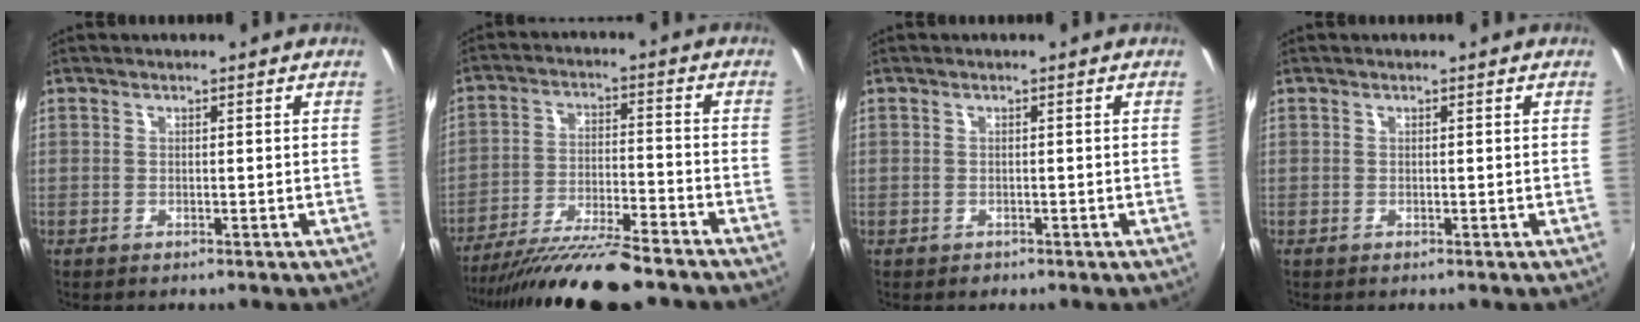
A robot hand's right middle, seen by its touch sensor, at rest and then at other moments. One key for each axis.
{"total": 16.1, "fx": -13.7, "fy": 2.0, "fz": 8.2, "tx": -0.165, "ty": -0.033, "tz": -0.226}
{"total": 0.8, "fx": -0.5, "fy": 0.7, "fz": 0.0, "tx": 0.000, "ty": -0.001, "tz": -0.007}
{"total": 0.0}